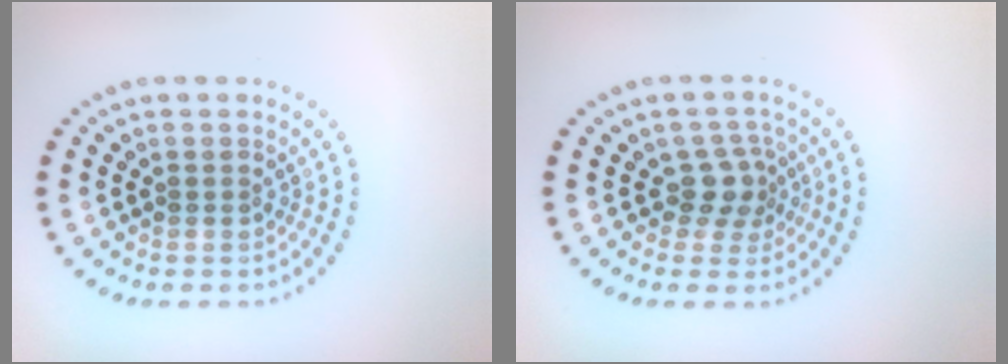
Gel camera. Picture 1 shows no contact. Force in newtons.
{"total": 2.4, "press": 1.8, "slide": 1.6}